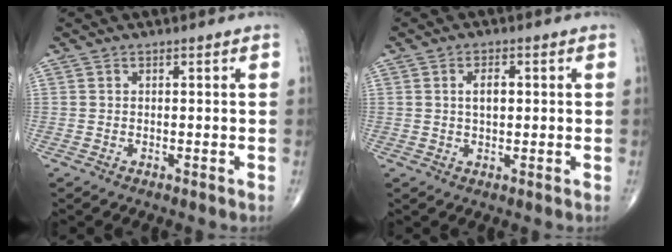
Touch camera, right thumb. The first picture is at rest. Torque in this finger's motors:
{"motor_torque": [0.37, 0.73, 0.39, 0.42, 0.00]}